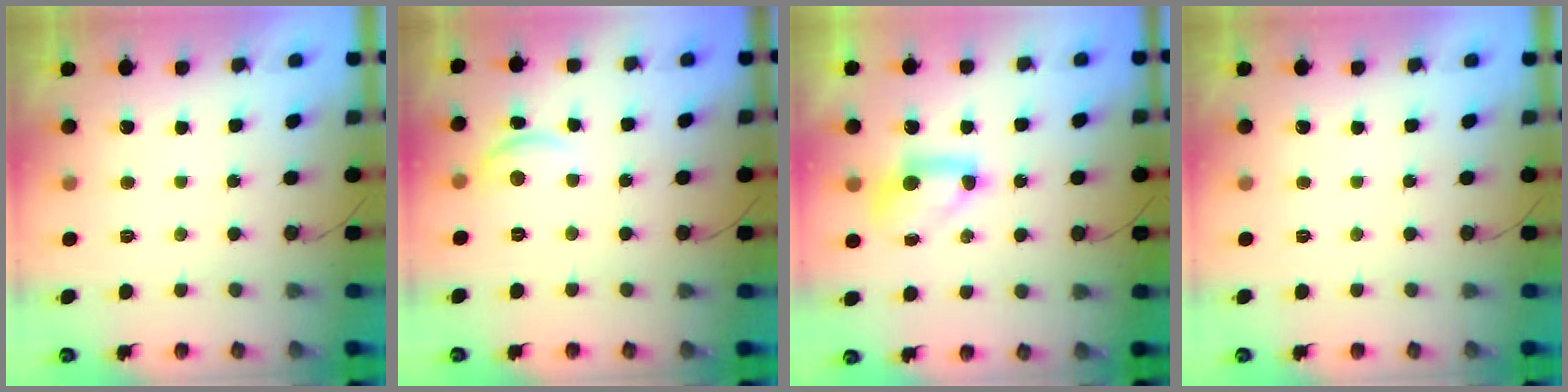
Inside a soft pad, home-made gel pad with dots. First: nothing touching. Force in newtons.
{"total": 7.8, "press": 7.8, "slide": 0.5}
{"total": 7.5, "press": 7.4, "slide": 1.1}
{"total": 0.0}